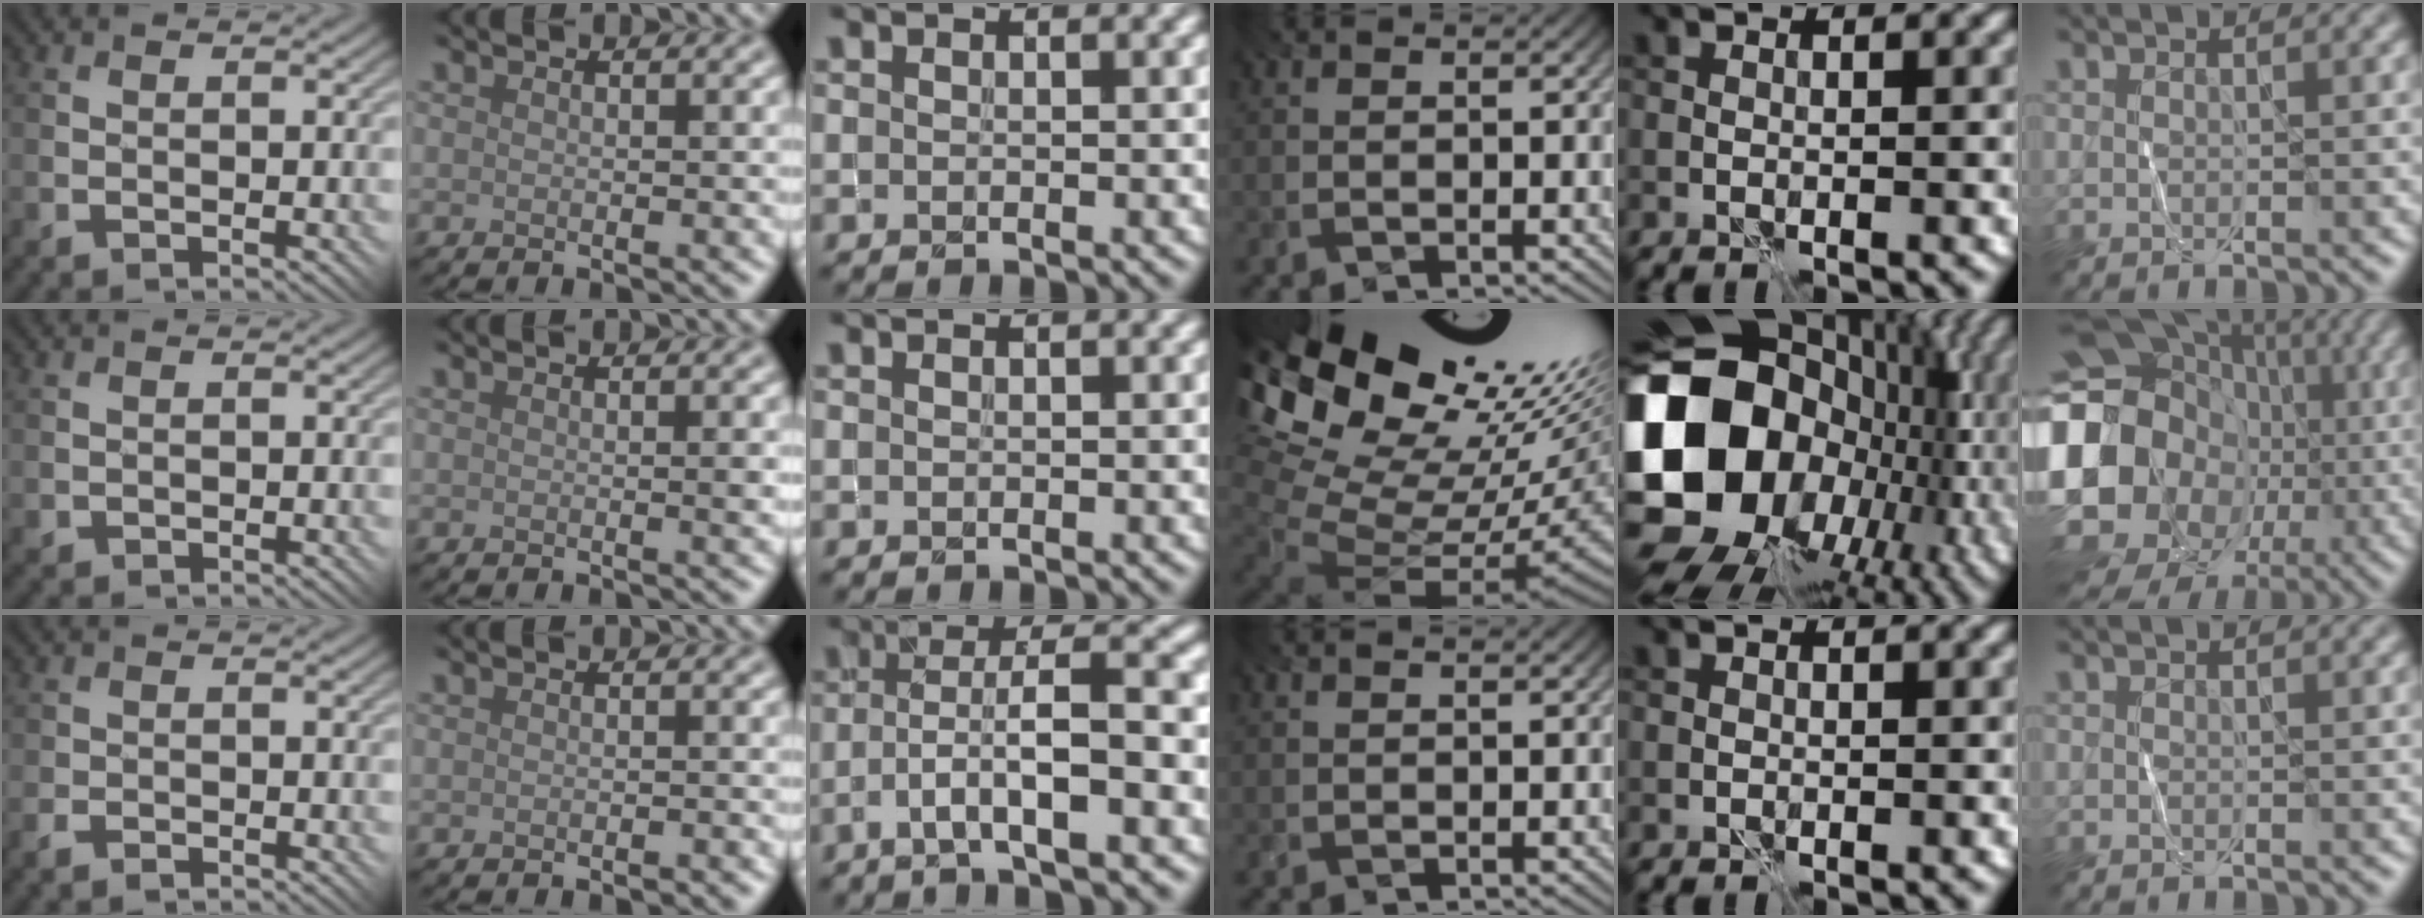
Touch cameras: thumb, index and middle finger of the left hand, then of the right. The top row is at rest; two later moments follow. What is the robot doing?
{"motion": "fold", "object": "shorts"}